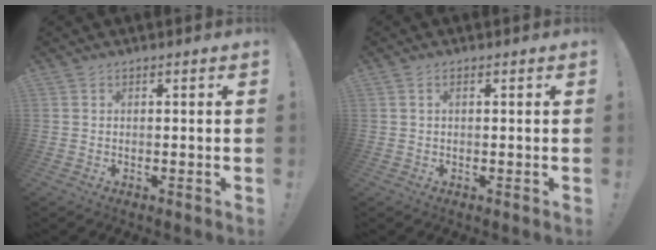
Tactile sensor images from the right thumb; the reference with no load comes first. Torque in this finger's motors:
{"motor_torque": [-0.04, -0.18, 0.02, -0.09, 0.05]}